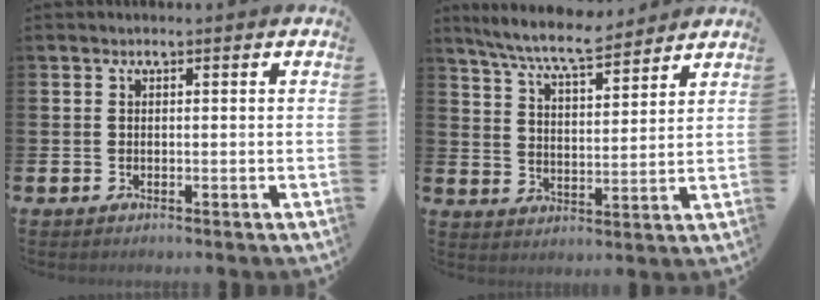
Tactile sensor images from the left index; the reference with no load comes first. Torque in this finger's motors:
{"motor_torque": [0.87, -0.87, 0.08, 0.12]}